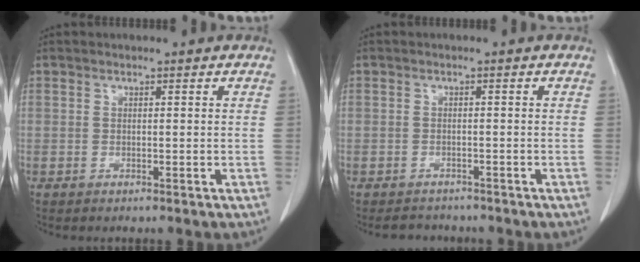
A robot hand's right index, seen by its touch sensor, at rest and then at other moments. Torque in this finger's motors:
{"motor_torque": [-0.09, 0.00, -0.11, -0.06]}